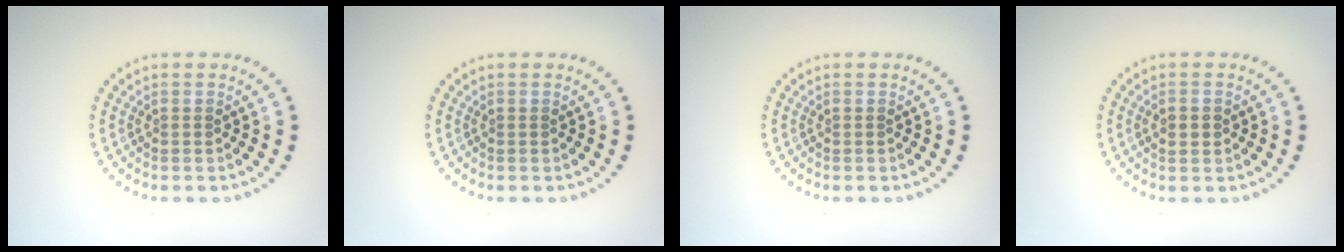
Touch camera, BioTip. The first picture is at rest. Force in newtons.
{"total": 0.0}
{"total": 0.0}
{"total": 2.0, "press": 2.0, "slide": 0.0}